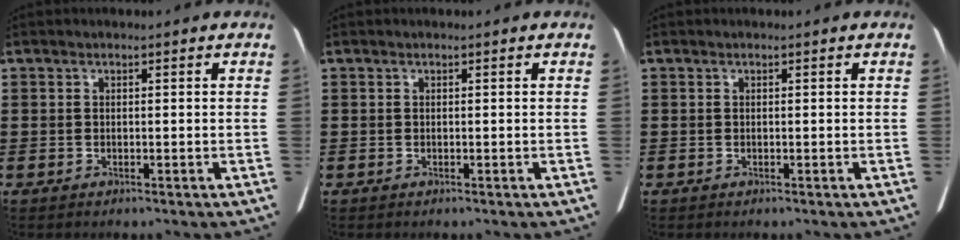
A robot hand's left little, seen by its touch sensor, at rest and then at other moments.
{"total": 0.0}
{"total": 0.0}